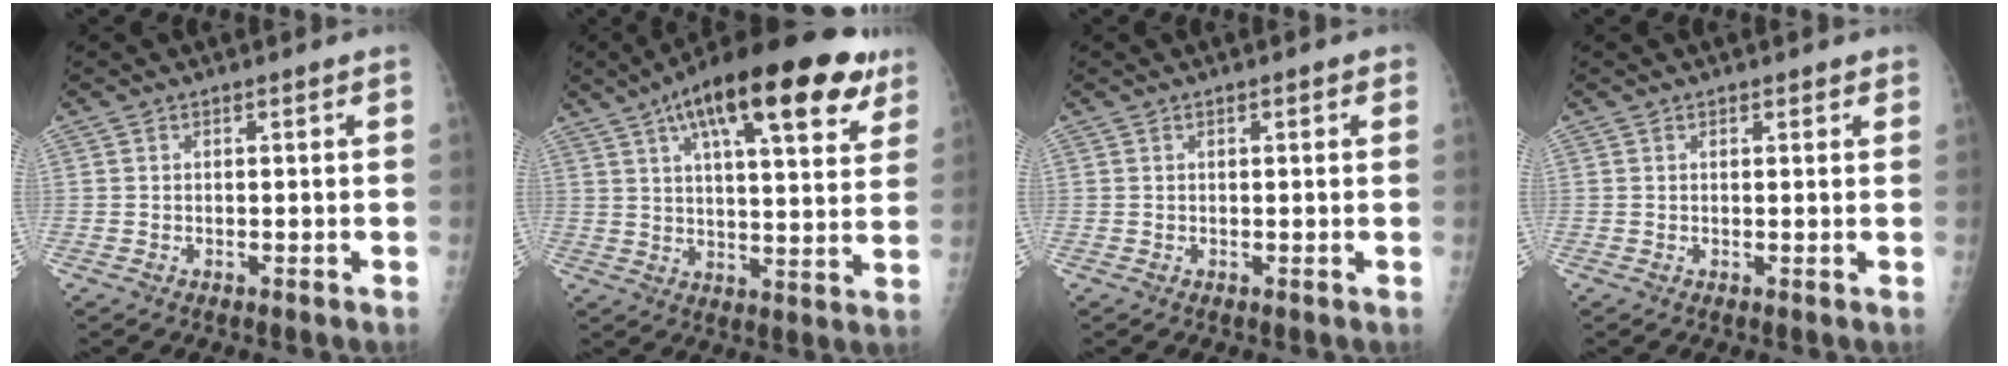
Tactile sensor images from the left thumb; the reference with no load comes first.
{"total": 23.9, "force": [12.9, 8.0, 18.4], "torque": [-0.260, -0.008, 0.188]}
{"total": 1.4, "force": [0.6, 0.6, 1.1], "torque": [-0.011, 0.002, 0.006]}
{"total": 1.0, "force": [0.8, 0.6, 0.1], "torque": [0.009, -0.005, 0.005]}